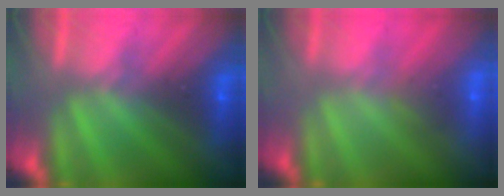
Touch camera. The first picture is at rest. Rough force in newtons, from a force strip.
{"total": 2.8}